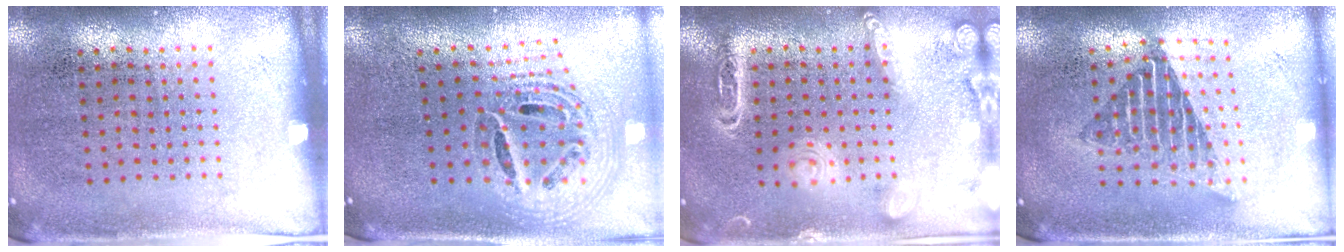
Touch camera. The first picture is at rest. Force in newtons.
{"total": 1.8, "press": 1.5, "slide": 1.0}
{"total": 1.9, "press": 1.9, "slide": 0.1}
{"total": 1.7, "press": 1.4, "slide": 1.0}